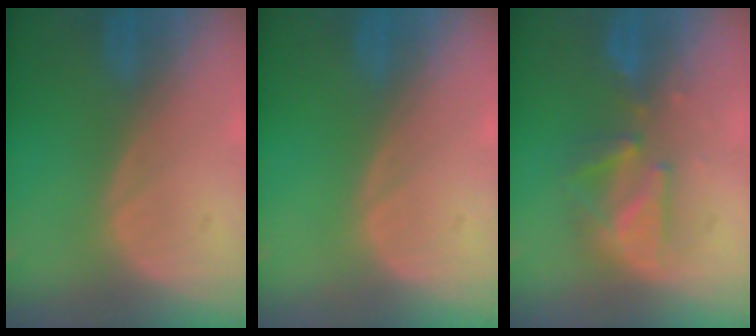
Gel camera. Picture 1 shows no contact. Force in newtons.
{"total": 0.0}
{"total": 5.7, "press": 5.7, "slide": 0.6}